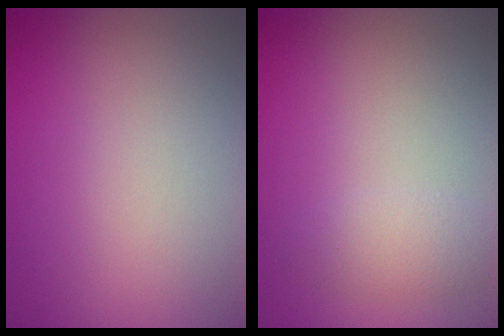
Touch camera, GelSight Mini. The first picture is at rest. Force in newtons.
{"total": 2.0, "press": 2.0, "slide": 0.1}